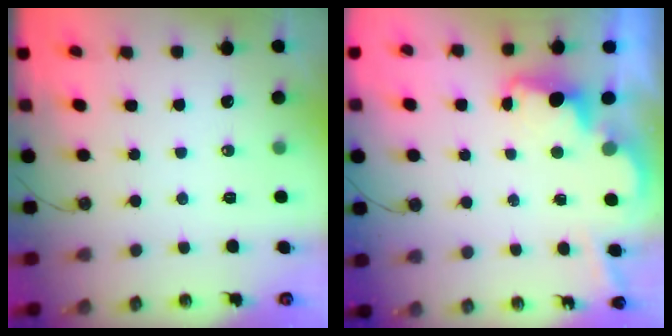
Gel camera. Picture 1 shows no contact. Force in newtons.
{"total": 3.6, "press": 3.5, "slide": 0.7}